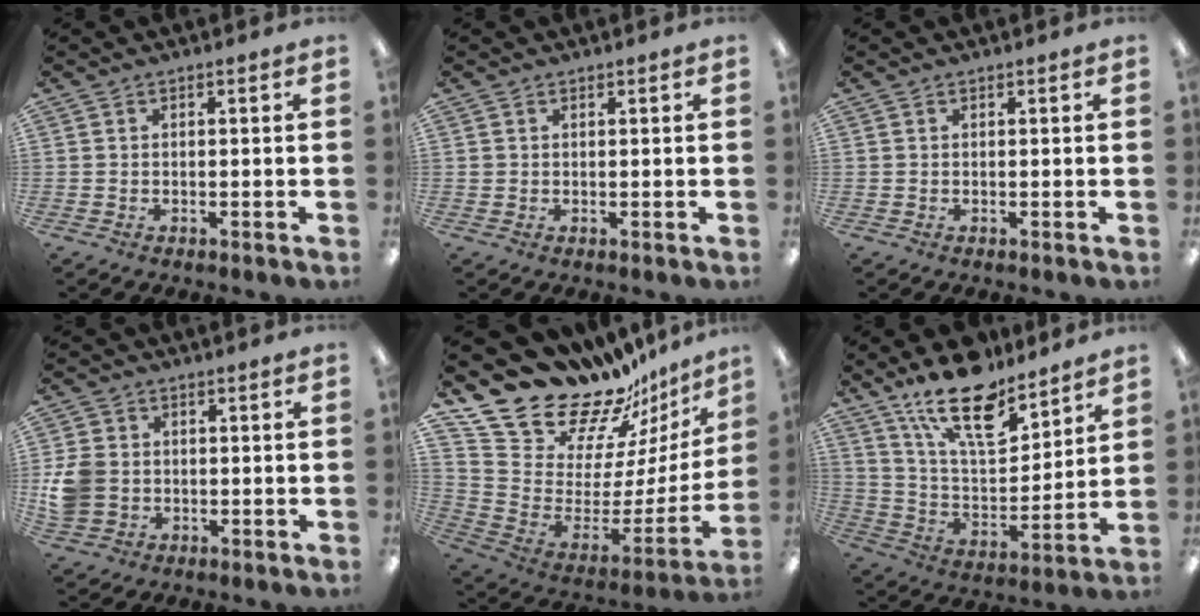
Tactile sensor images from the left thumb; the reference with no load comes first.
{"total": 1.2, "force": [0.7, 0.9, 0.0], "torque": [-0.001, 0.001, 0.013]}
{"total": 0.0}
{"total": 7.7, "force": [-0.1, 6.7, 3.8], "torque": [-0.075, 0.010, 0.002]}
{"total": 23.1, "force": [20.1, 9.1, 6.6], "torque": [-0.109, -0.174, 0.380]}
{"total": 18.9, "force": [13.7, 7.5, 10.8], "torque": [-0.185, -0.078, 0.238]}